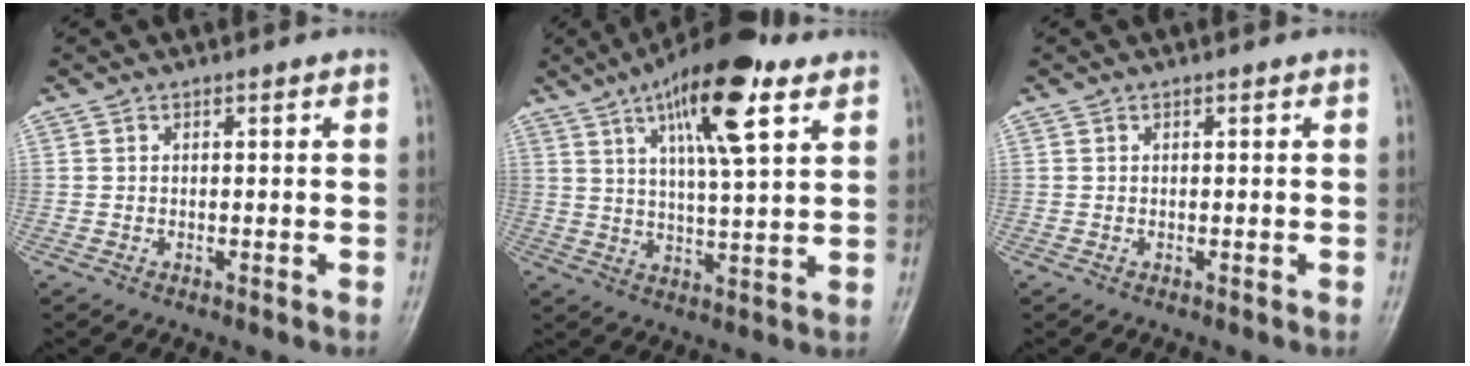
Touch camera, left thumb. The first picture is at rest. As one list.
[{"total": 16.1, "force": [8.3, 4.4, 13.1], "torque": [-0.196, -0.021, 0.133]}, {"total": 0.0}]